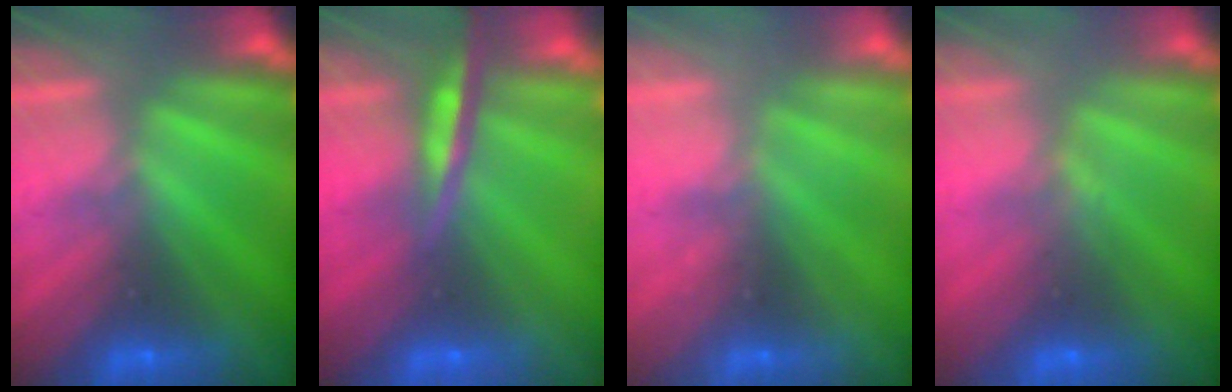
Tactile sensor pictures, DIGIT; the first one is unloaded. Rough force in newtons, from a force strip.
{"total": 8.4}
{"total": 1.9}
{"total": 5.0}